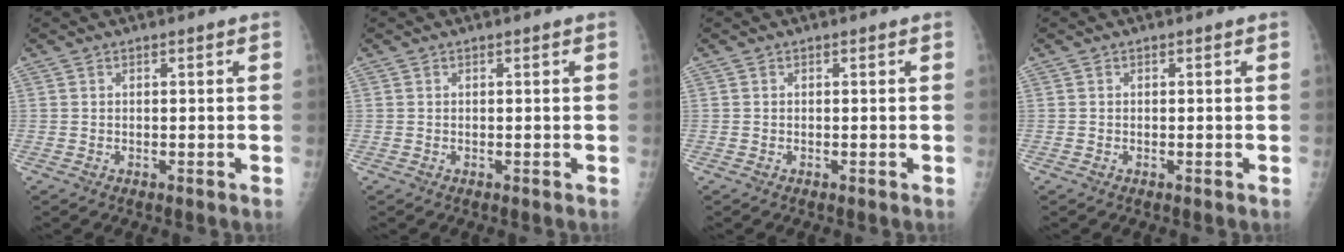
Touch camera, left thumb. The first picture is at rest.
{"total": 0.0}
{"total": 0.0}
{"total": 0.0}